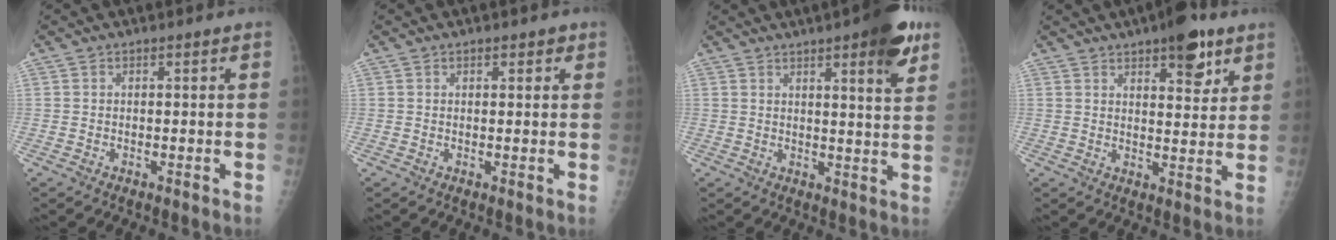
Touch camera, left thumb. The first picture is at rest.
{"total": 1.7, "force": [1.1, 1.0, 0.9], "torque": [0.000, -0.003, 0.010]}
{"total": 10.9, "force": [6.1, 2.1, 8.8], "torque": [-0.101, -0.025, 0.074]}
{"total": 9.5, "force": [5.9, 3.6, 6.6], "torque": [-0.067, -0.028, 0.081]}